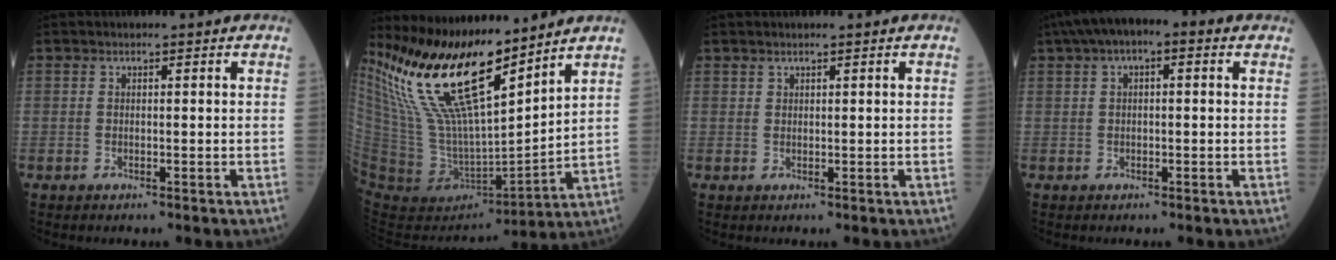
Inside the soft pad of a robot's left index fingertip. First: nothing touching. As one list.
[{"total": 19.0, "force": [14.6, 3.7, 11.6], "torque": [-0.228, -0.011, 0.288]}, {"total": 0.5, "force": [0.5, 0.1, 0.1], "torque": [-0.003, 0.002, 0.011]}, {"total": 6.9, "force": [3.1, 2.6, 5.5], "torque": [-0.099, 0.039, 0.043]}]